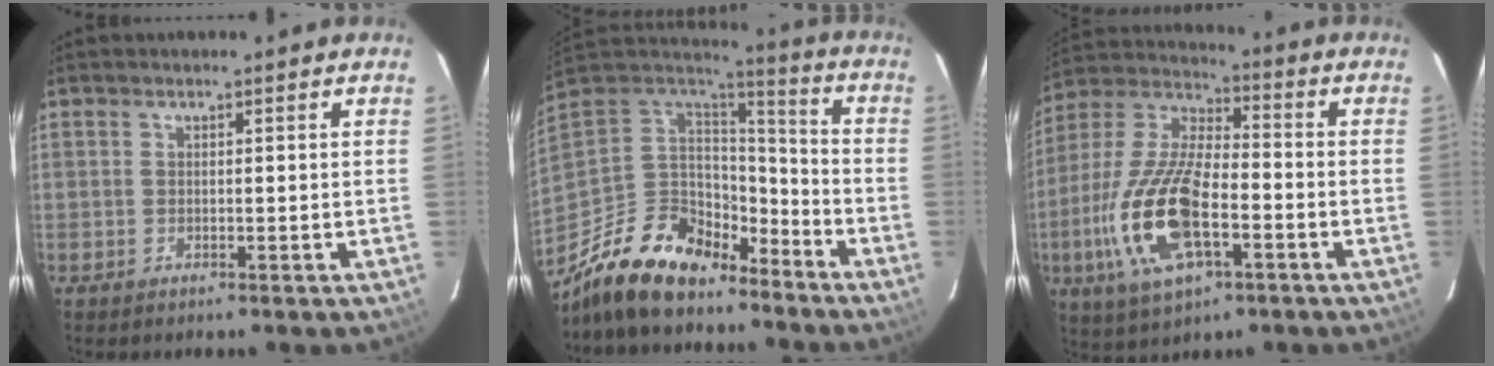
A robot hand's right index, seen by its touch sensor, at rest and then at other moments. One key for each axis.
{"total": 19.7, "fx": -14.1, "fy": 9.9, "fz": 9.6, "tx": -0.219, "ty": -0.002, "tz": -0.242}
{"total": 19.6, "fx": -6.1, "fy": 8.3, "fz": 16.8, "tx": -0.365, "ty": -0.013, "tz": -0.115}